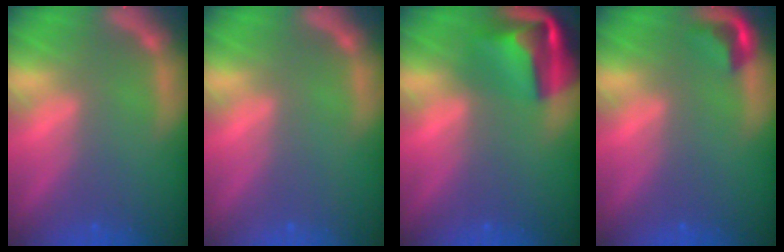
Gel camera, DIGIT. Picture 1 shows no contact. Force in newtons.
{"total": 0.0}
{"total": 7.9}
{"total": 2.4}